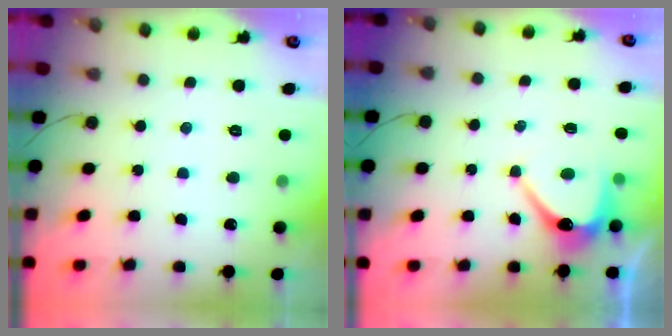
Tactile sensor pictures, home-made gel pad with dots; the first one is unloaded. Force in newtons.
{"total": 6.9, "press": 6.9, "slide": 0.2}